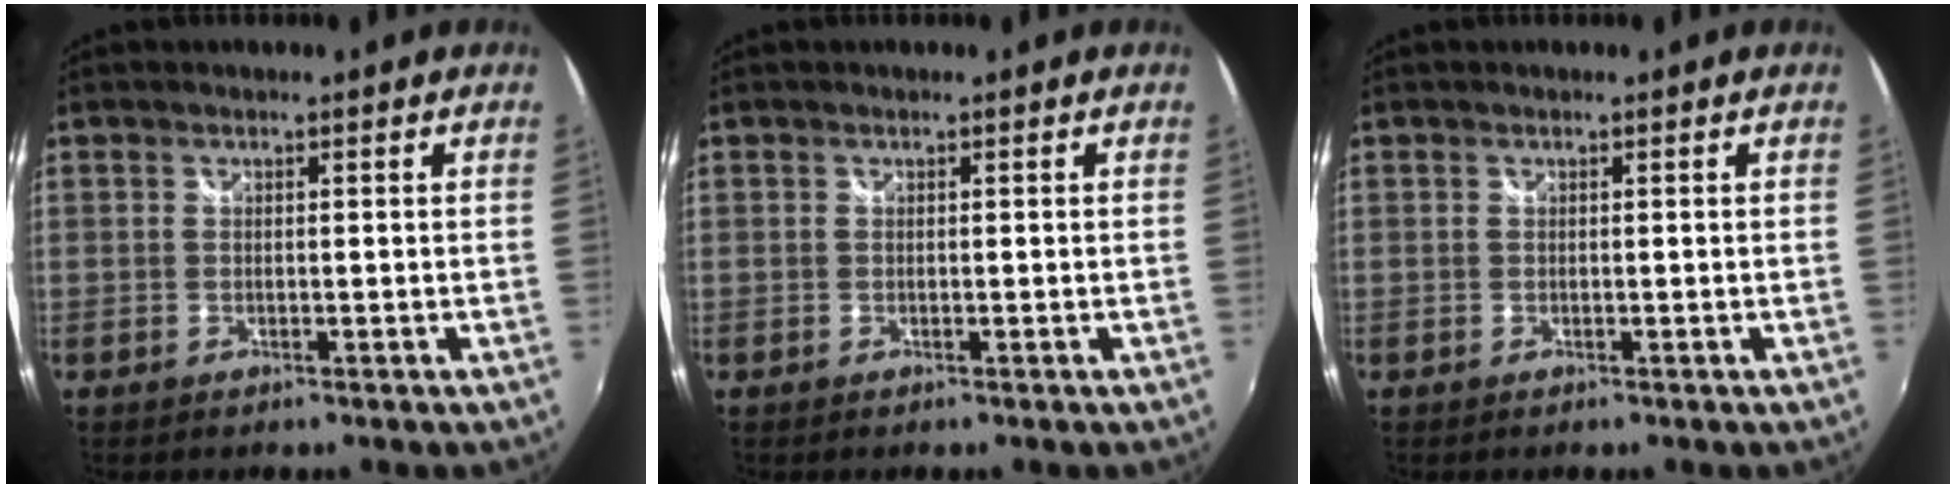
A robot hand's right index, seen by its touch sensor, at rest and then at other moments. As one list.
[{"total": 0.0}, {"total": 0.0}]